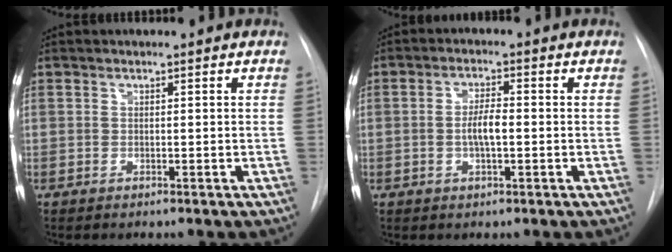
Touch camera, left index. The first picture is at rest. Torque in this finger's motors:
{"motor_torque": [0.64, 0.21, 0.11, 0.08]}